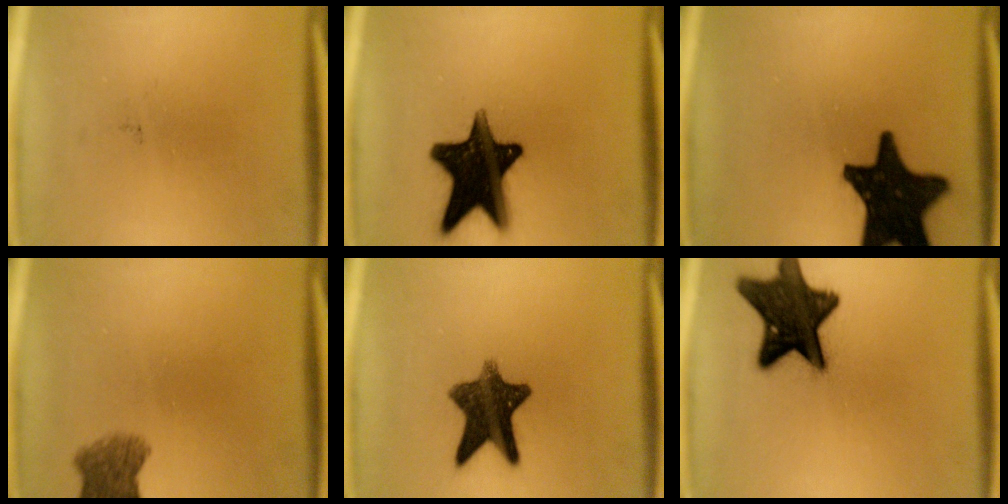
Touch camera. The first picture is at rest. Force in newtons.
{"total": 18.4}
{"total": 18.9}
{"total": 4.9}
{"total": 10.9}
{"total": 17.0}